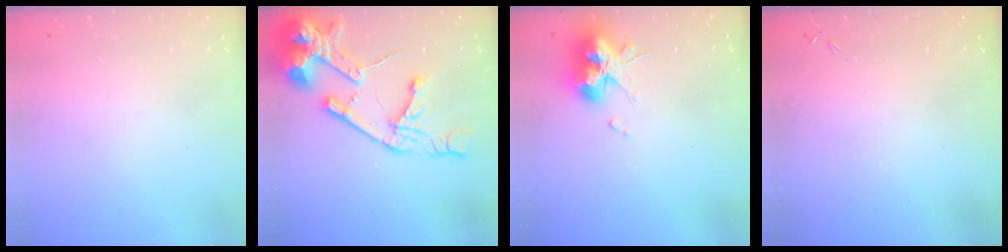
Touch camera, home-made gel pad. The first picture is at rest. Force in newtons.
{"total": 19.9, "press": 19.8, "slide": 2.0}
{"total": 15.6, "press": 15.5, "slide": 1.2}
{"total": 0.0}